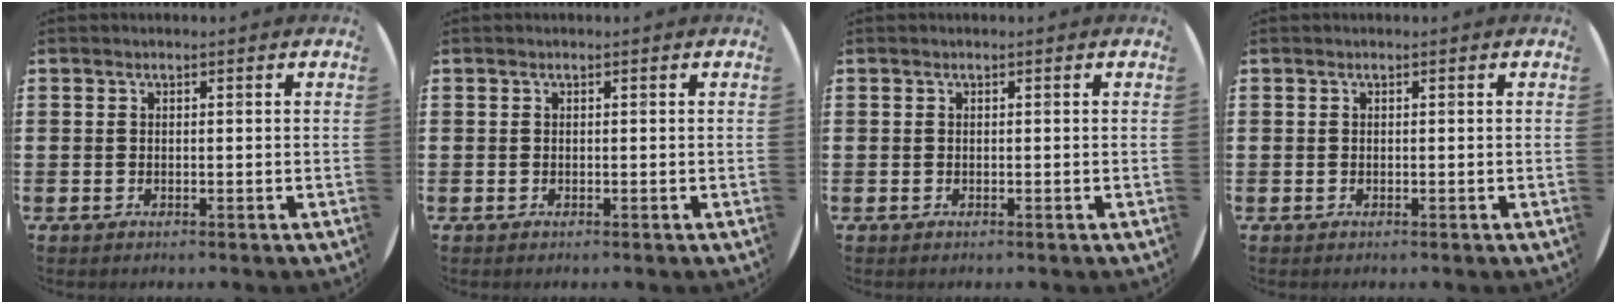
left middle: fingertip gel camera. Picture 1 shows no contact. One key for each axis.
{"total": 0.0}
{"total": 0.0}
{"total": 0.0}